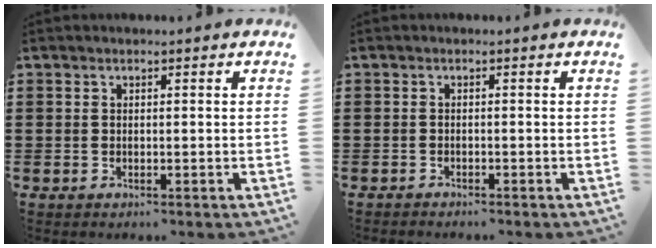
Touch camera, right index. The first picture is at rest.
{"total": 0.8, "force": [-0.8, 0.0, 0.0], "torque": [-0.002, 0.000, -0.016]}